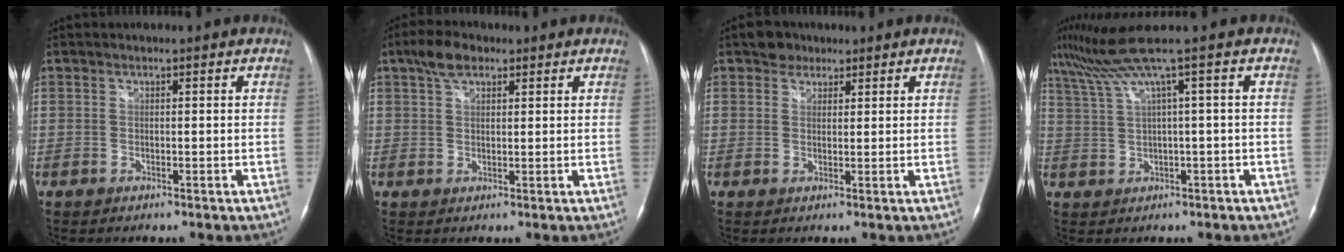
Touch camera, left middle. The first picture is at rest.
{"total": 4.4, "force": [2.7, 2.2, 2.7], "torque": [-0.057, 0.017, 0.051]}
{"total": 2.9, "force": [2.0, 2.0, 0.4], "torque": [-0.006, 0.010, 0.028]}
{"total": 5.1, "force": [2.9, -2.0, 3.6], "torque": [-0.084, 0.025, 0.068]}